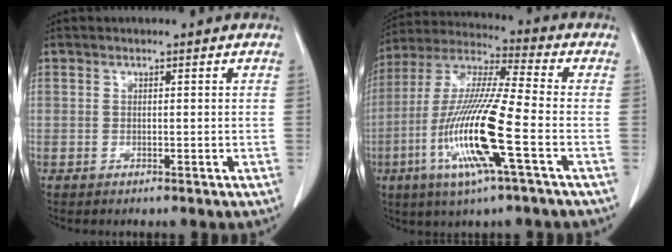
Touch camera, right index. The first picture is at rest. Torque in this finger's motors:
{"motor_torque": [2.14, 0.00, 1.05, 0.21]}